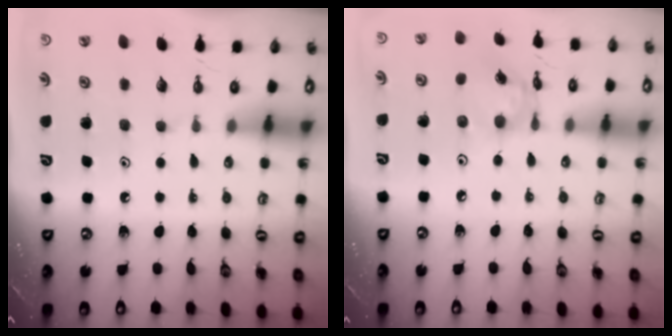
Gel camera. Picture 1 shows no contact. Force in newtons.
{"total": 11.2, "press": 11.2, "slide": 0.9}